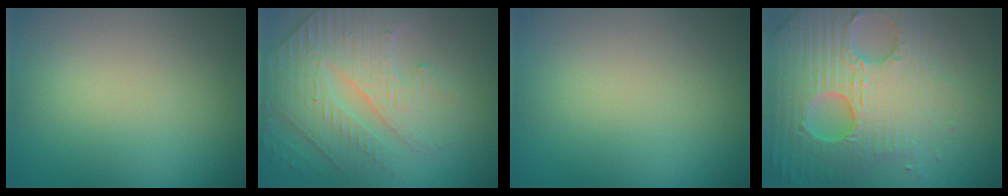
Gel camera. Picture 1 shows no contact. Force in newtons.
{"total": 4.2, "press": 4.1, "slide": 0.6}
{"total": 0.0}
{"total": 7.3, "press": 7.0, "slide": 1.8}